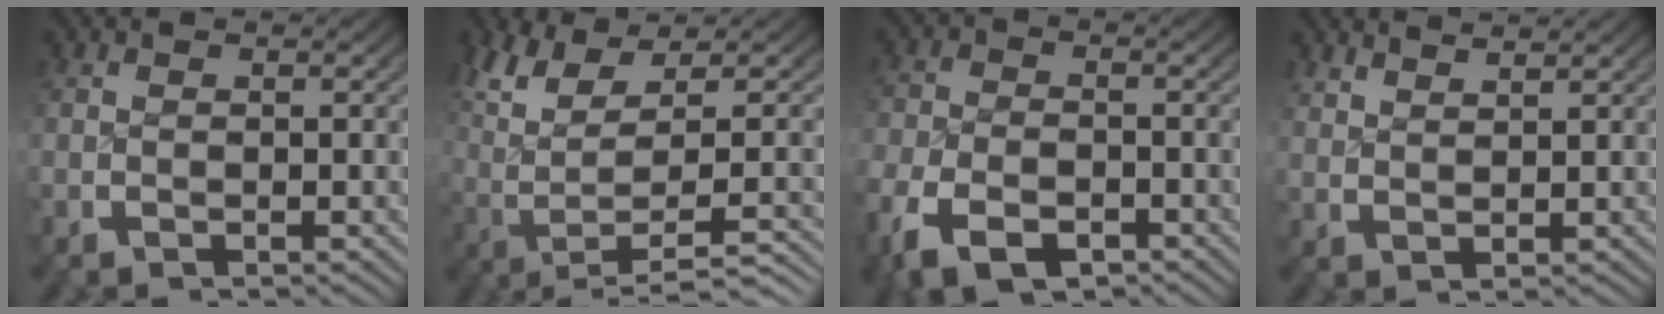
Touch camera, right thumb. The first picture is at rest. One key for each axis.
{"total": 7.8, "fx": 1.0, "fy": 3.9, "fz": 6.8, "tx": -0.142, "ty": -0.010, "tz": 0.036}
{"total": 5.3, "fx": -3.5, "fy": 2.9, "fz": 2.6, "tx": -0.046, "ty": -0.016, "tz": -0.055}
{"total": 2.6, "fx": 2.6, "fy": 0.1, "fz": 0.3, "tx": -0.004, "ty": 0.004, "tz": 0.054}